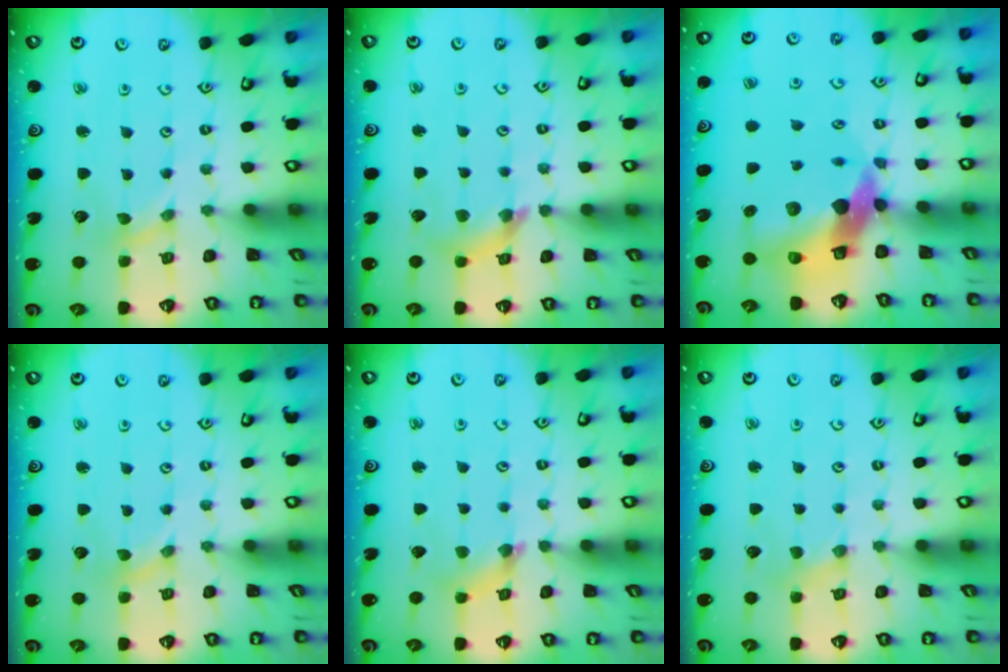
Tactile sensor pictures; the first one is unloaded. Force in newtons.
{"total": 8.5, "press": 8.4, "slide": 1.0}
{"total": 14.0, "press": 13.8, "slide": 2.1}
{"total": 0.0}
{"total": 4.0, "press": 4.0, "slide": 0.5}
{"total": 2.2, "press": 2.1, "slide": 0.5}